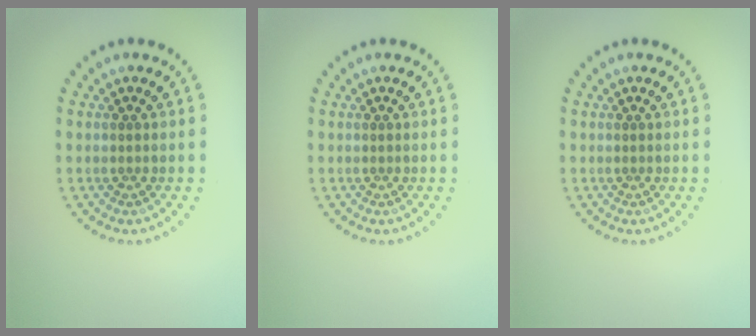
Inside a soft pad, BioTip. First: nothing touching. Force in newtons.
{"total": 0.0}
{"total": 0.0}